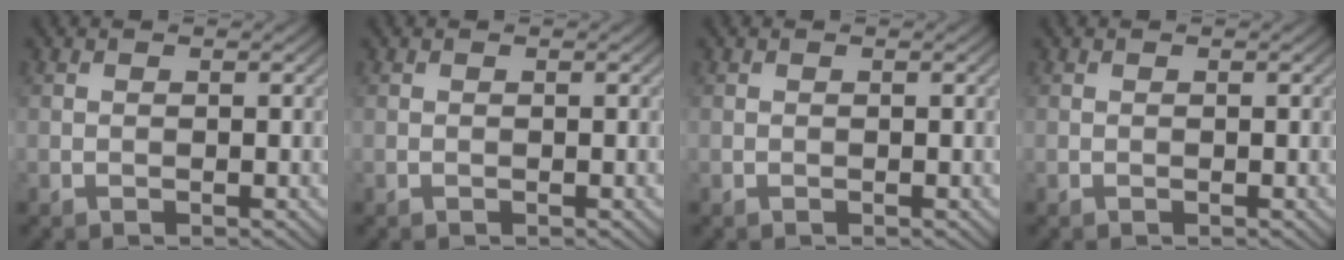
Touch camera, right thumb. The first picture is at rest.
{"total": 0.0}
{"total": 0.0}
{"total": 0.0}